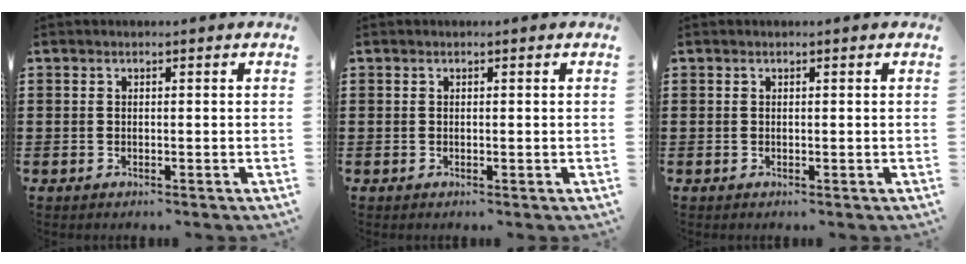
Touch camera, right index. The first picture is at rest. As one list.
[{"total": 0.0}, {"total": 0.0}]